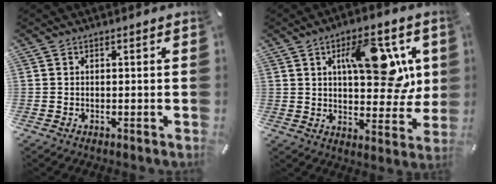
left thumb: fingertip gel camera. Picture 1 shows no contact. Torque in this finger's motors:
{"motor_torque": [1.13, 2.13, 2.06, -0.72, 0.48]}